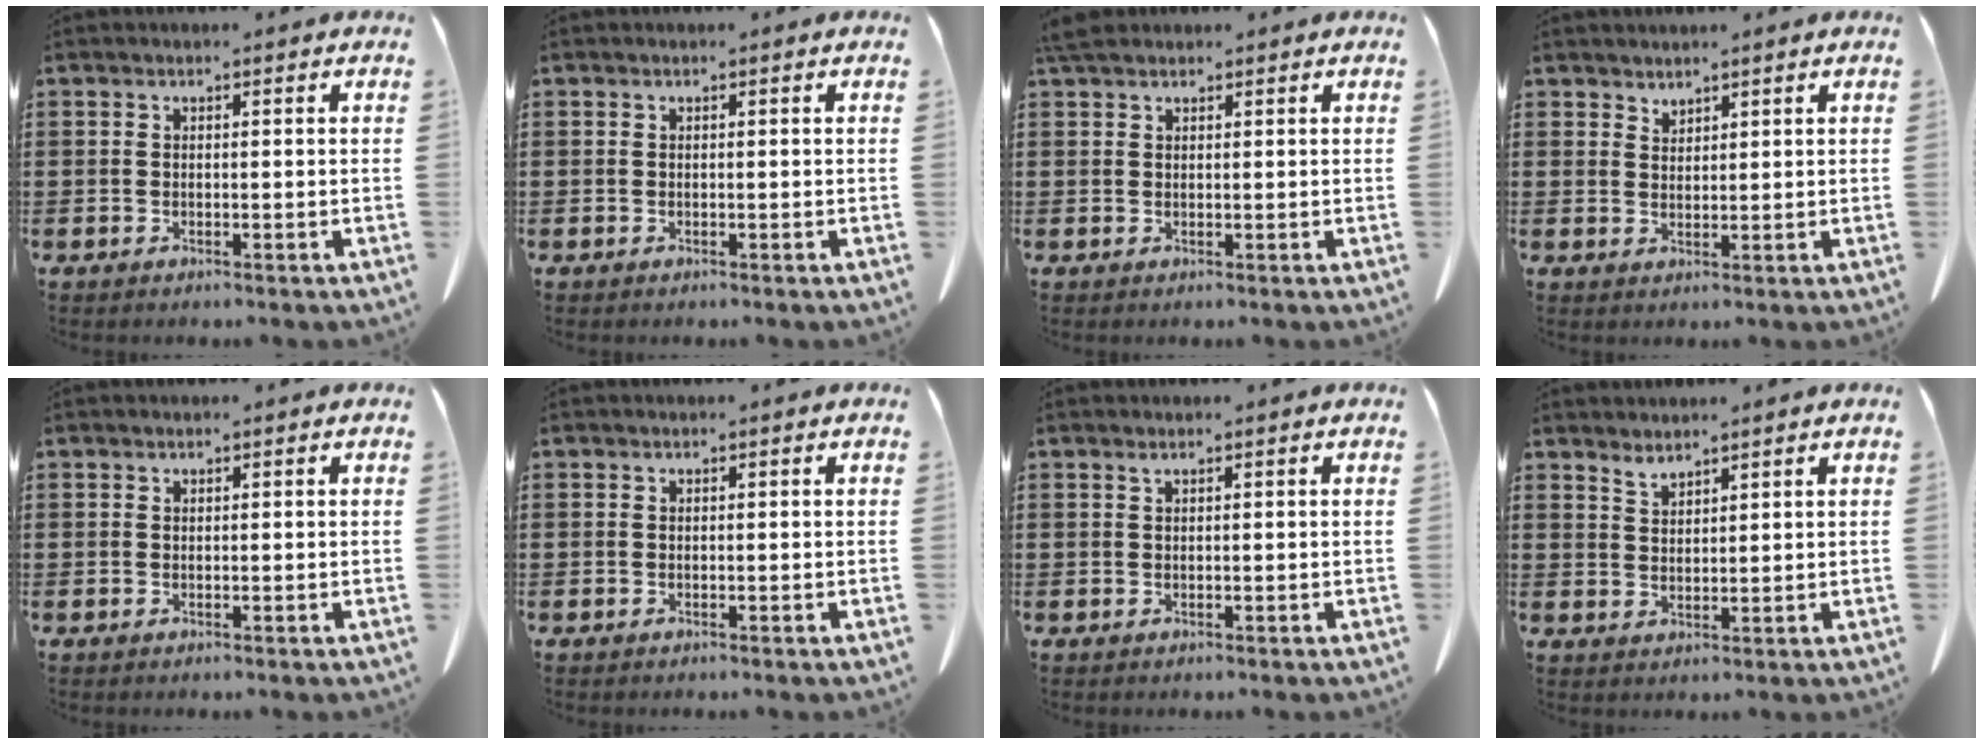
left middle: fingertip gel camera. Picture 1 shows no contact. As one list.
[{"total": 0.0}, {"total": 2.6, "force": [2.1, 1.0, 1.2], "torque": [-0.031, 0.005, 0.042]}, {"total": 1.8, "force": [1.7, 0.3, -0.1], "torque": [-0.003, -0.002, 0.036]}, {"total": 0.0}, {"total": 0.0}, {"total": 0.6, "force": [0.5, -0.1, 0.4], "torque": [-0.010, -0.003, 0.010]}, {"total": 2.1, "force": [2.1, 0.1, 0.2], "torque": [-0.009, -0.004, 0.040]}]